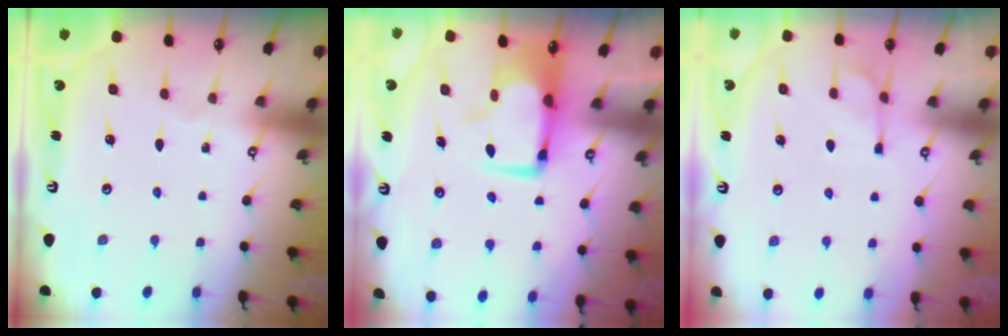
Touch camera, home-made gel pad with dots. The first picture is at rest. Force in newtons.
{"total": 7.9, "press": 7.8, "slide": 1.4}
{"total": 5.6, "press": 5.4, "slide": 1.4}